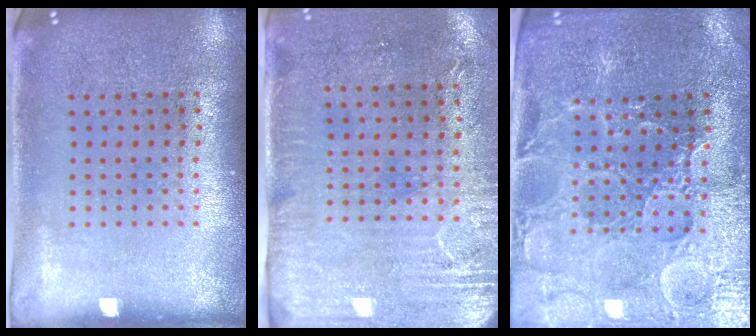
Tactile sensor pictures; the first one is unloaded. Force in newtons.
{"total": 3.0, "press": 2.4, "slide": 1.7}
{"total": 3.3, "press": 3.3, "slide": 0.5}